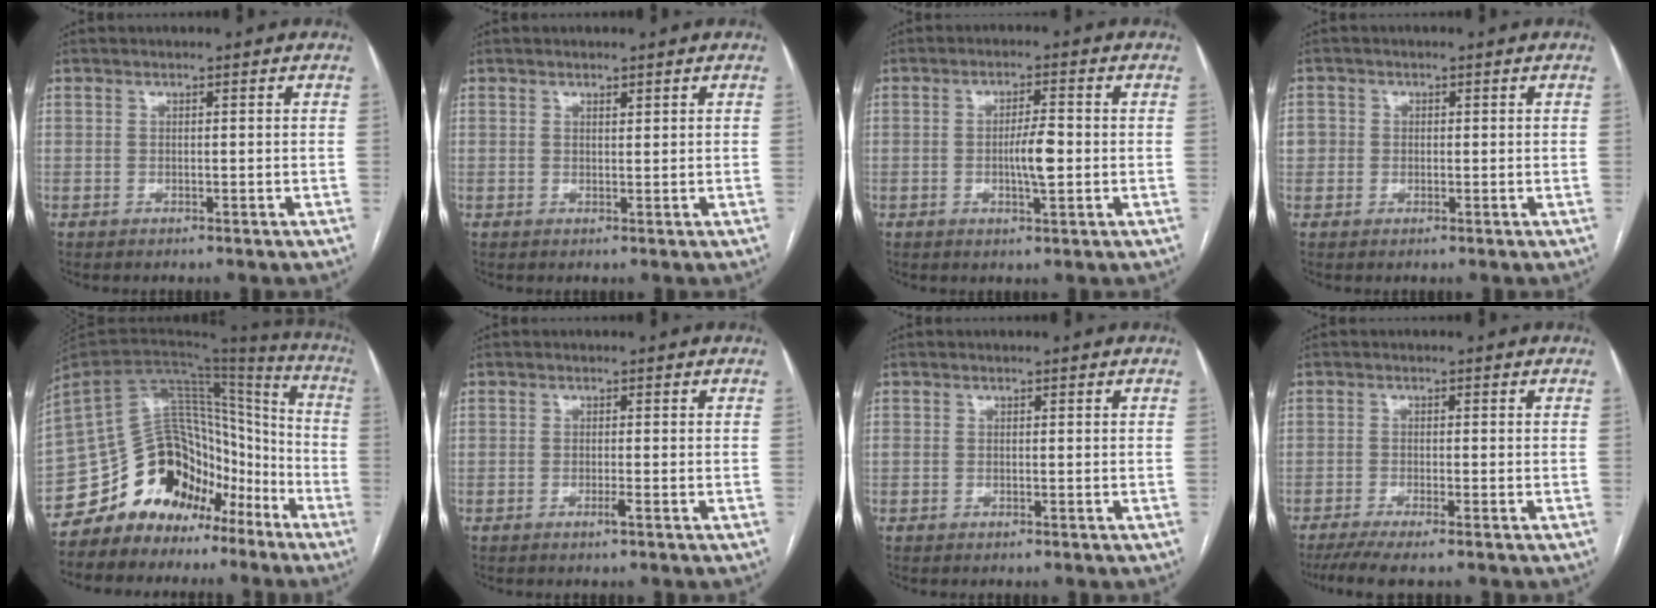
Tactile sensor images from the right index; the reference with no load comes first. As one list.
[{"total": 0.7, "force": [0.6, 0.2, 0.4], "torque": [-0.010, -0.003, 0.010]}, {"total": 4.6, "force": [-0.5, 0.8, 4.5], "torque": [-0.080, -0.001, -0.007]}, {"total": 3.1, "force": [0.1, 3.1, 0.7], "torque": [-0.009, 0.013, 0.004]}, {"total": 17.0, "force": [-11.4, 10.5, 7.1], "torque": [-0.117, 0.085, -0.189]}, {"total": 1.1, "force": [-0.6, -0.1, 0.9], "torque": [-0.018, -0.001, -0.012]}, {"total": 0.0}, {"total": 5.7, "force": [-4.3, 0.0, 3.7], "torque": [-0.059, -0.012, -0.073]}]